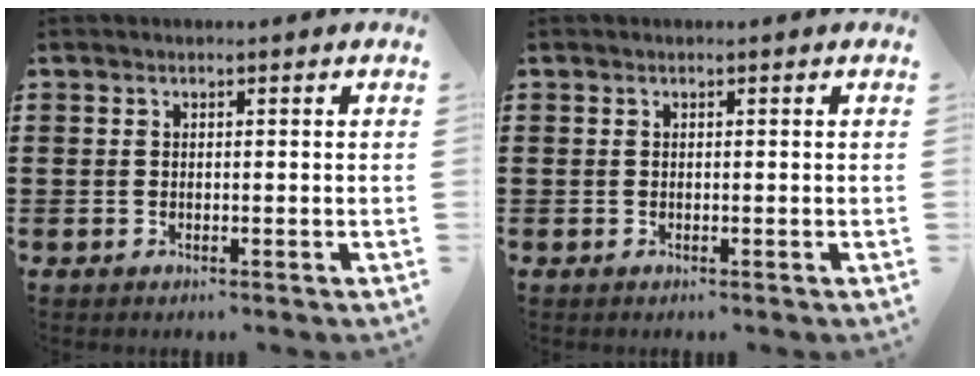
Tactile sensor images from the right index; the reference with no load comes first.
{"total": 0.0}